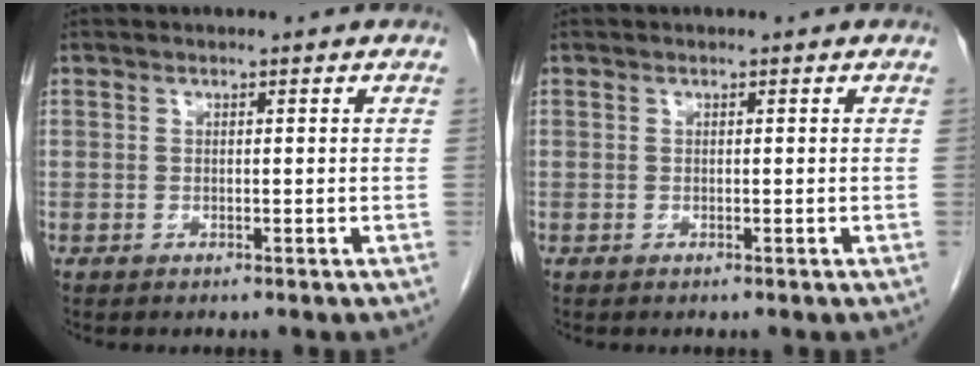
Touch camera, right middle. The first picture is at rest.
{"total": 0.0}